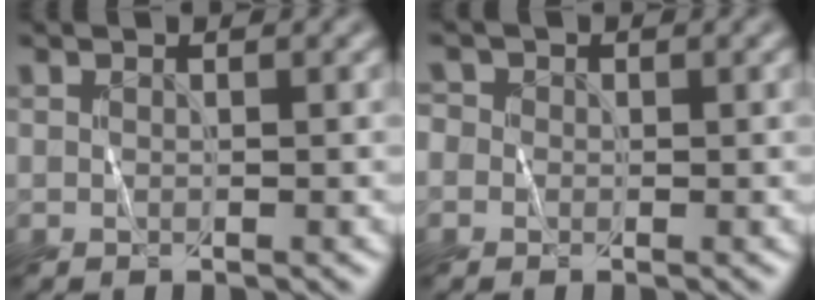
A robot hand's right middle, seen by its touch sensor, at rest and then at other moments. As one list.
[{"total": 1.7, "force": [0.2, 1.7, 0.5], "torque": [0.005, 0.014, -0.018]}]